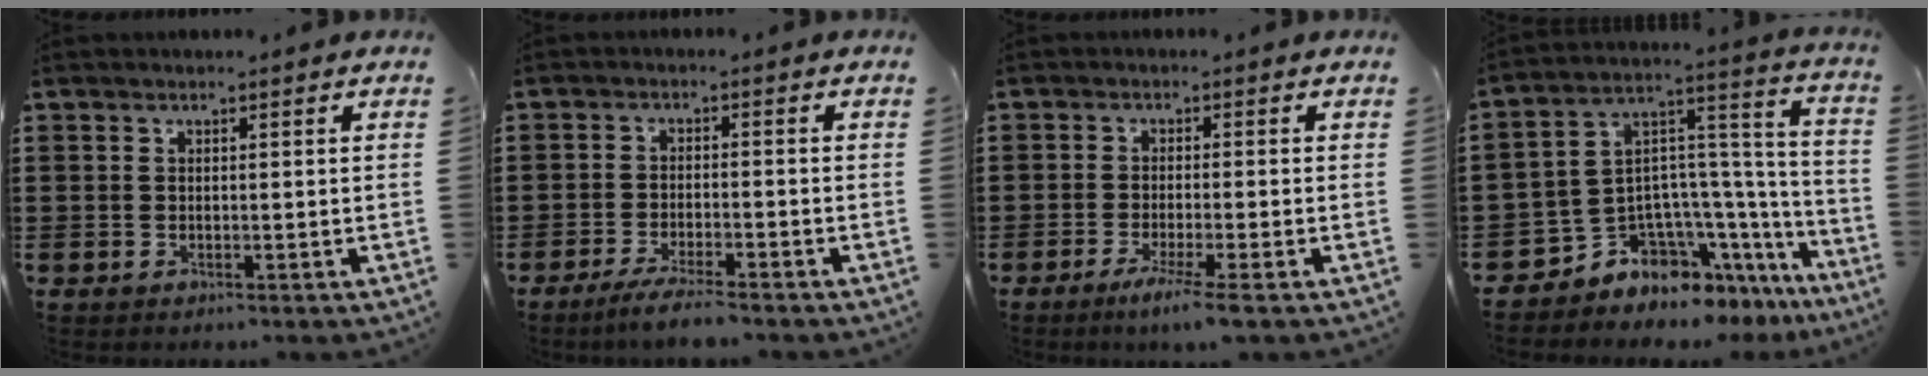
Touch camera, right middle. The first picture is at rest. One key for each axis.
{"total": 3.6, "fx": -3.2, "fy": -0.2, "fz": 1.7, "tx": -0.036, "ty": -0.008, "tz": -0.061}
{"total": 3.9, "fx": -2.5, "fy": -0.6, "fz": 2.9, "tx": -0.052, "ty": -0.016, "tz": -0.044}
{"total": 6.7, "fx": -5.7, "fy": 3.5, "fz": 0.6, "tx": -0.033, "ty": -0.013, "tz": -0.111}